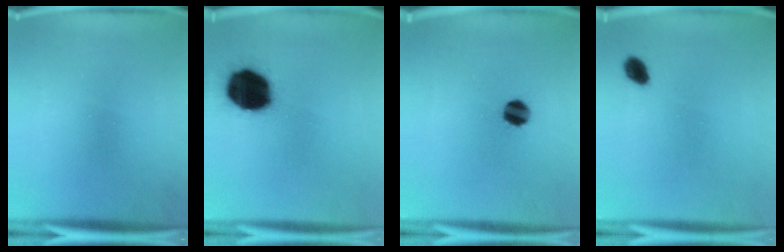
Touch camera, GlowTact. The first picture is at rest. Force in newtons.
{"total": 19.6}
{"total": 6.0}
{"total": 2.9}